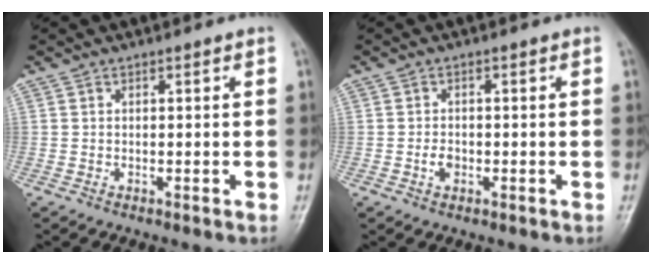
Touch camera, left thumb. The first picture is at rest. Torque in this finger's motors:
{"motor_torque": [-0.34, 0.22, 0.32, 0.05, -0.02]}